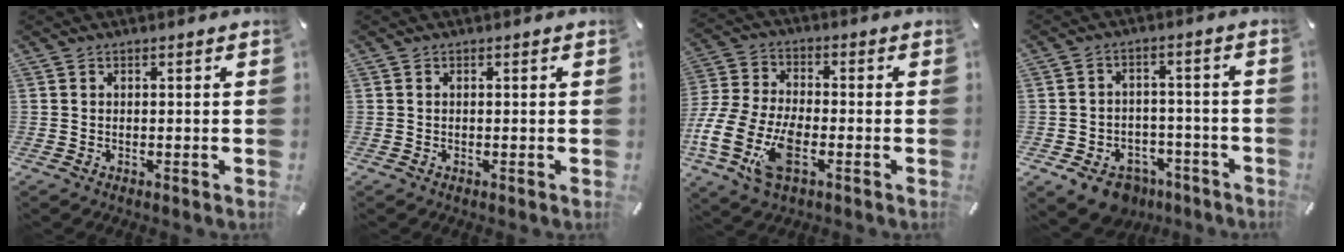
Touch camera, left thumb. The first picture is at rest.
{"total": 0.0}
{"total": 13.5, "force": [-5.6, 7.3, 9.9], "torque": [-0.229, 0.007, -0.103]}
{"total": 8.9, "force": [-6.1, 5.8, 3.1], "torque": [-0.051, 0.048, -0.104]}